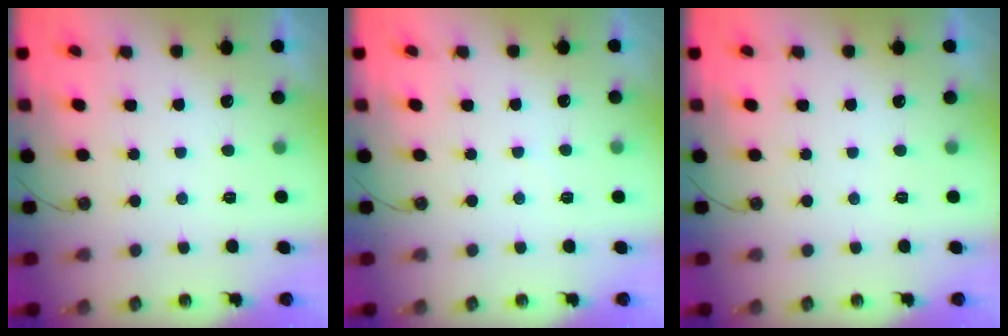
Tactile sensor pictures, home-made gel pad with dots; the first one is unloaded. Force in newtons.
{"total": 2.3, "press": 2.3, "slide": 0.4}
{"total": 0.0}